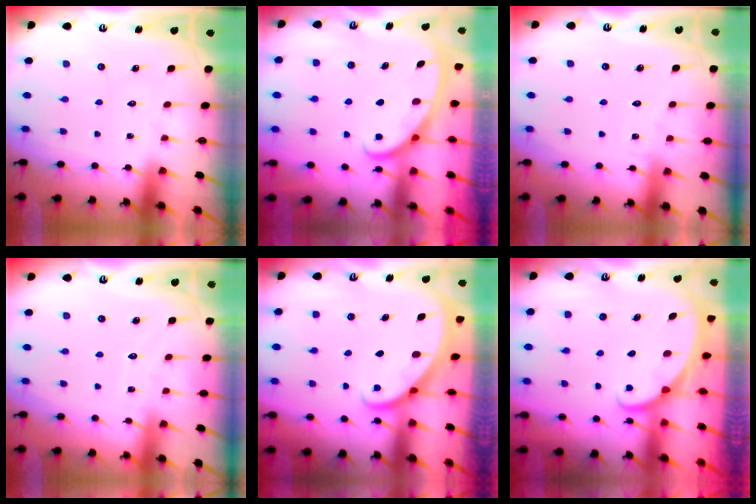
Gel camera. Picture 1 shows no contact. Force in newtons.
{"total": 3.0, "press": 3.0, "slide": 0.4}
{"total": 3.4, "press": 3.4, "slide": 0.3}
{"total": 4.7, "press": 4.6, "slide": 0.5}
{"total": 1.7, "press": 1.7, "slide": 0.1}
{"total": 1.8, "press": 1.8, "slide": 0.1}